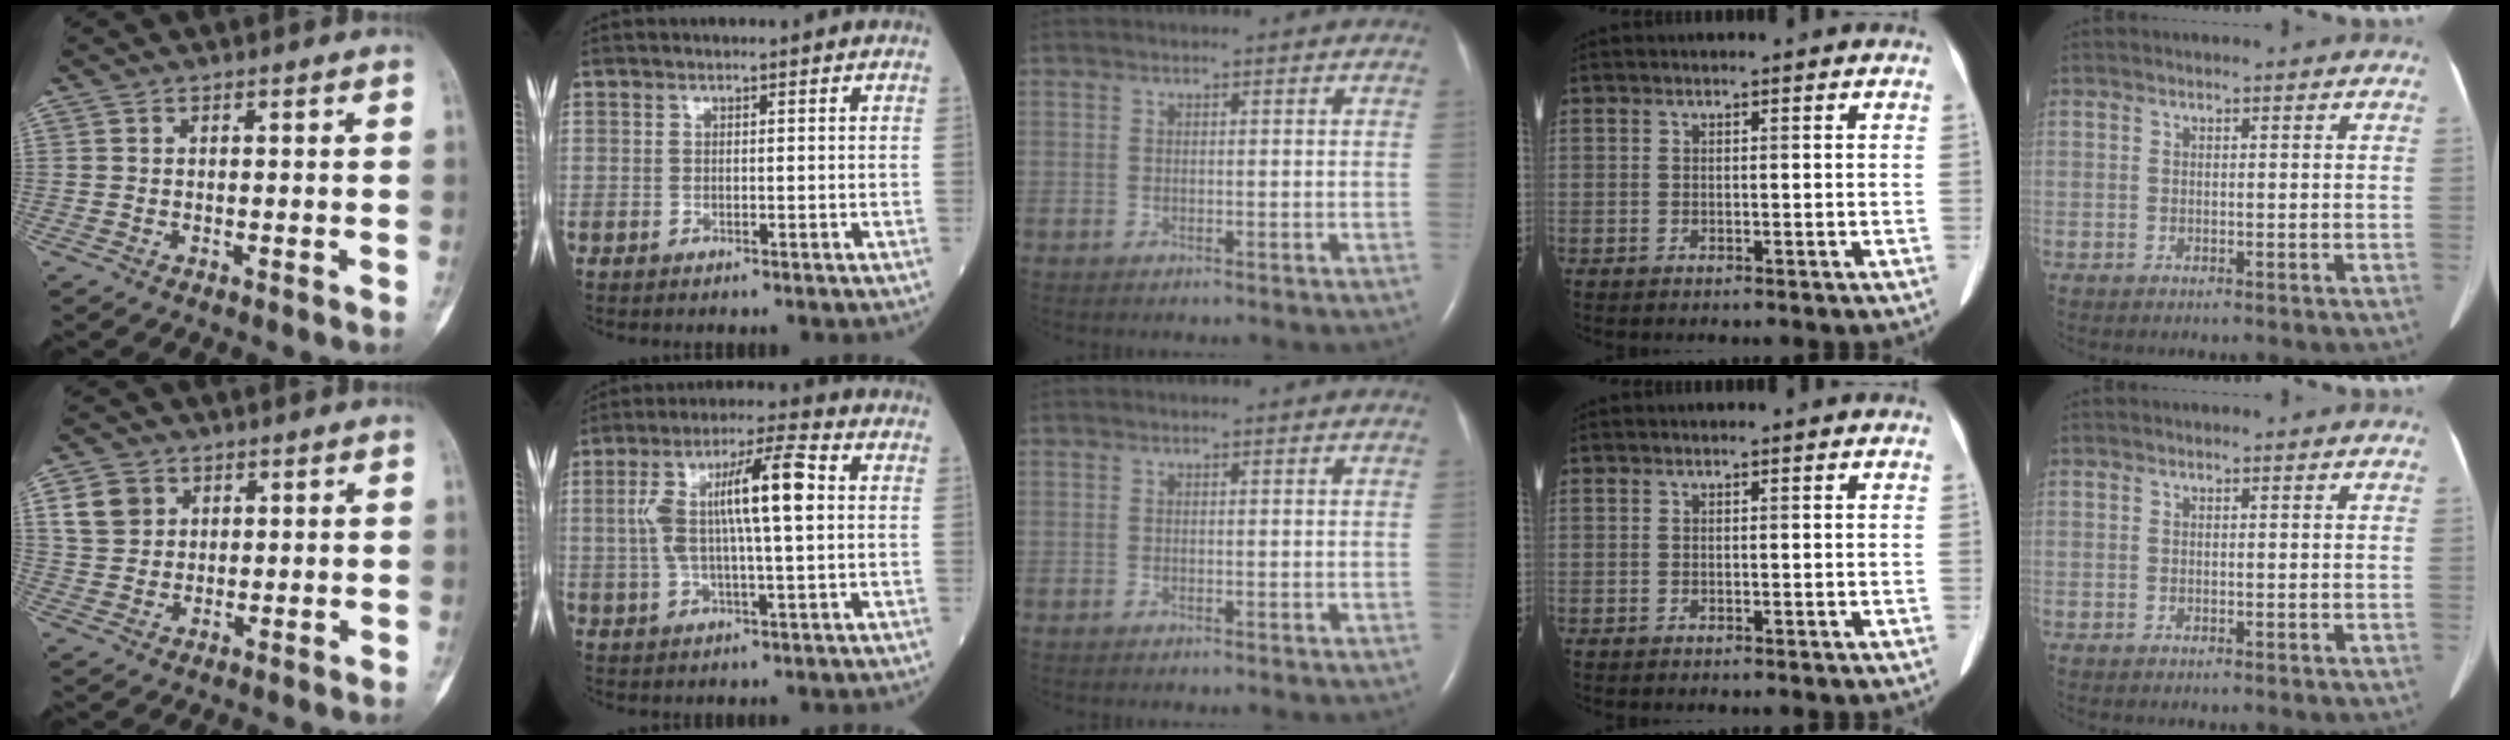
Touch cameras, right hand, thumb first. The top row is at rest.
{"thumb": {"total": 6.3, "force": [2.4, 5.3, 2.5], "torque": [-0.027, -0.005, 0.050]}, "index": {"total": 12.4, "force": [1.6, 1.9, 12.1], "torque": [-0.226, 0.027, 0.024]}}